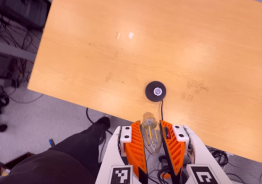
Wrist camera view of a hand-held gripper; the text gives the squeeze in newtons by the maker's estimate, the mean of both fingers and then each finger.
{"total": 14.1, "left": 15.8, "right": 12.4}